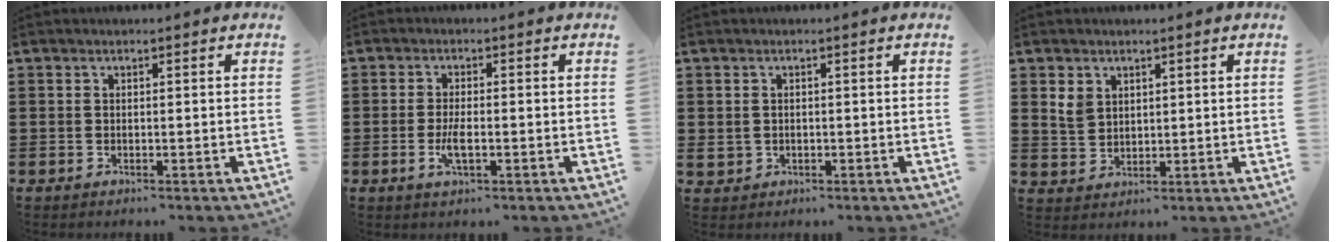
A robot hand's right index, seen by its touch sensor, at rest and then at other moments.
{"total": 3.5, "force": [-1.0, 1.0, 3.2], "torque": [-0.068, -0.005, -0.020]}
{"total": 1.2, "force": [0.1, 1.1, 0.4], "torque": [-0.011, 0.007, 0.001]}
{"total": 3.2, "force": [1.8, 2.4, 1.1], "torque": [-0.031, 0.010, 0.033]}